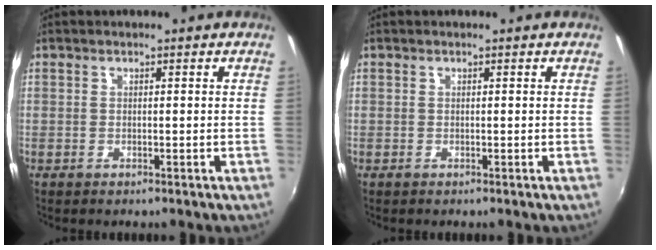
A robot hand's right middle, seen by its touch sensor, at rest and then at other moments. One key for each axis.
{"total": 0.0}